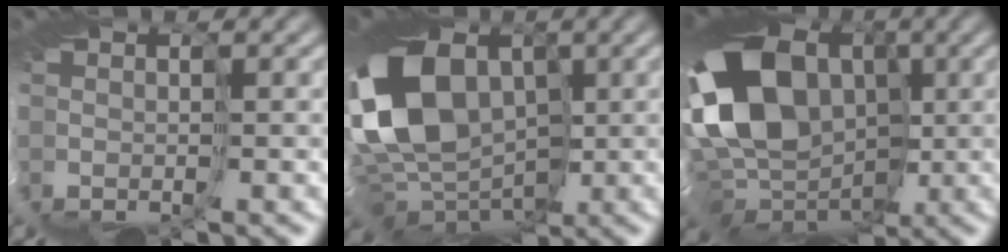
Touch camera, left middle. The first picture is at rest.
{"total": 11.8, "force": [1.8, 8.7, 7.7], "torque": [-0.164, -0.002, 0.027]}
{"total": 14.5, "force": [2.2, 11.5, 8.7], "torque": [-0.175, 0.004, 0.025]}